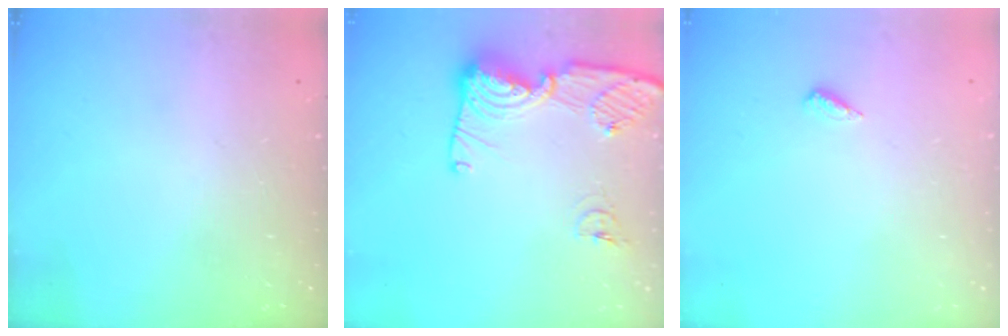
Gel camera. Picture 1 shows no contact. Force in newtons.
{"total": 13.9, "press": 13.8, "slide": 1.5}
{"total": 2.6, "press": 2.2, "slide": 1.3}